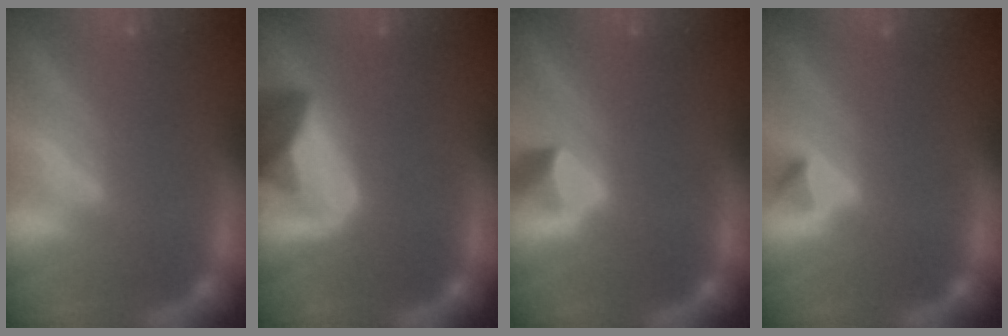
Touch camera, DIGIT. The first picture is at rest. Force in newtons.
{"total": 9.4}
{"total": 1.9}
{"total": 0.9}